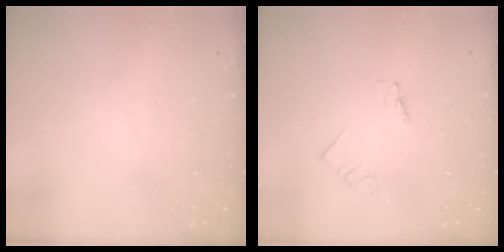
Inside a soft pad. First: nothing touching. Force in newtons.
{"total": 1.1, "press": 1.1, "slide": 0.0}